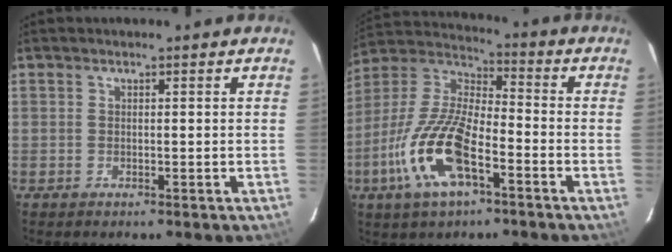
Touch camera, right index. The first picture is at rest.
{"total": 16.9, "force": [-7.4, 6.2, 13.9], "torque": [-0.296, -0.011, -0.150]}